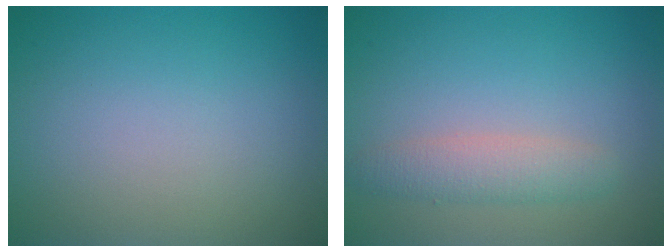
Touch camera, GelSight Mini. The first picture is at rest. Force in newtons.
{"total": 2.6, "press": 2.6, "slide": 0.1}